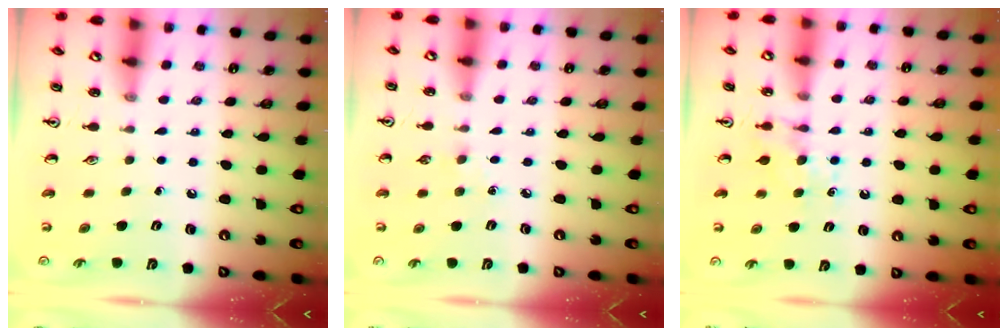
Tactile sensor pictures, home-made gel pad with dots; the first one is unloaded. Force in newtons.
{"total": 2.8, "press": 2.8, "slide": 0.4}
{"total": 5.6, "press": 5.6, "slide": 0.8}